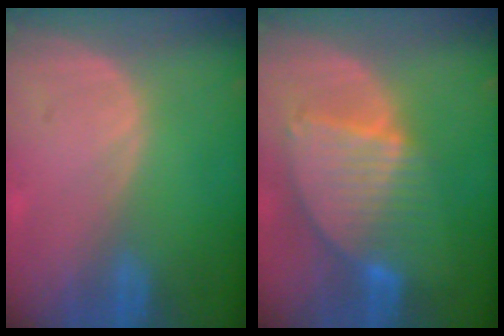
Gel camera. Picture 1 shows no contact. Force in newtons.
{"total": 8.5, "press": 7.5, "slide": 4.0}